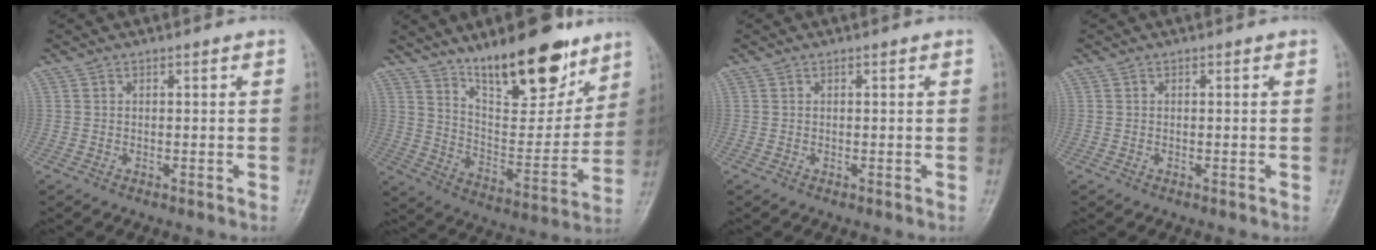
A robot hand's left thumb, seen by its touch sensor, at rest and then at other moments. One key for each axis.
{"total": 19.8, "fx": 13.7, "fy": 7.0, "fz": 12.5, "tx": -0.142, "ty": -0.089, "tz": 0.231}
{"total": 0.0}
{"total": 0.0}